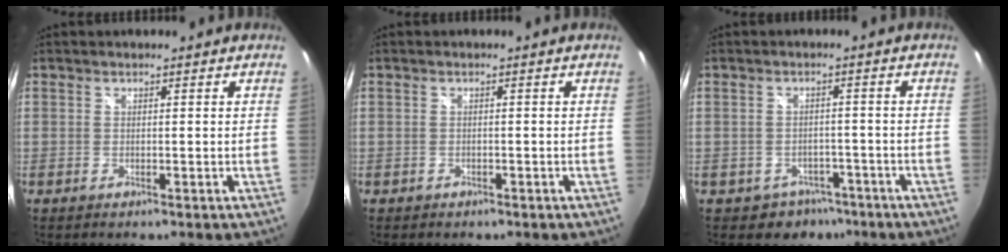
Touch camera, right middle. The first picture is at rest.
{"total": 1.3, "force": [-0.9, 0.9, 0.4], "torque": [-0.012, -0.003, -0.013]}
{"total": 5.5, "force": [-3.7, 4.1, 0.6], "torque": [-0.017, 0.016, -0.043]}